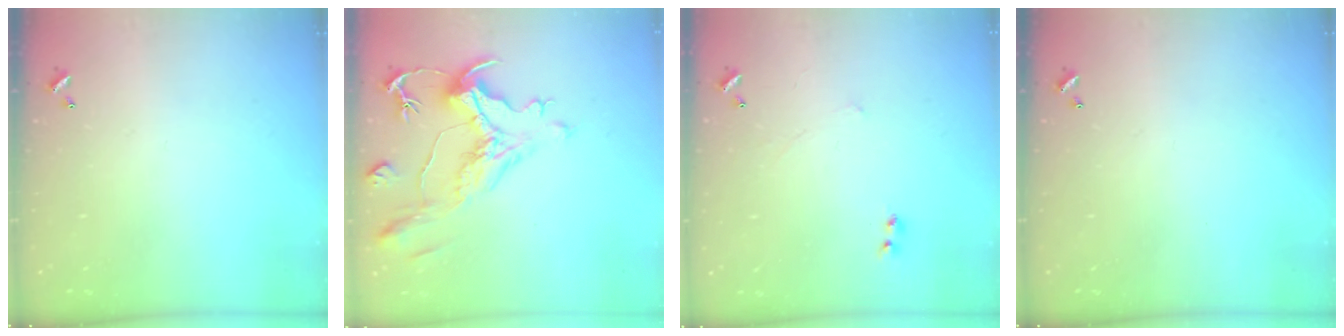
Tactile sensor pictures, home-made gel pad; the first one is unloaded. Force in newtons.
{"total": 1.9, "press": 0.9, "slide": 1.7}
{"total": 2.3, "press": 2.3, "slide": 0.3}
{"total": 0.0}